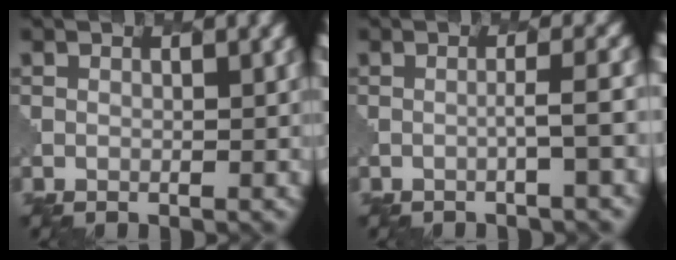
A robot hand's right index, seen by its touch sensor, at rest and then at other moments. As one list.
[{"total": 1.8, "force": [-0.6, 0.1, 1.7], "torque": [-0.012, 0.014, -0.021]}]